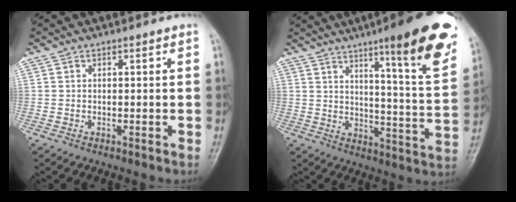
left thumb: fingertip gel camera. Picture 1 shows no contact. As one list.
[{"total": 20.7, "force": [12.2, 2.8, 16.5], "torque": [-0.194, -0.061, 0.167]}]